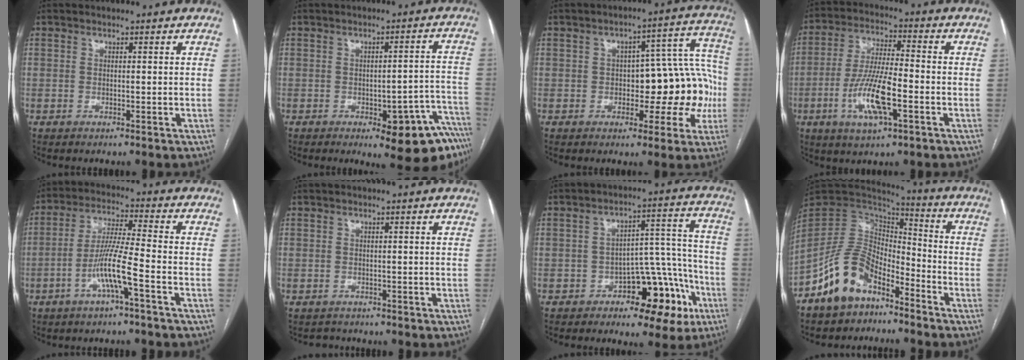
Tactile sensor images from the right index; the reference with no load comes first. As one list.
[{"total": 13.3, "force": [-8.7, 2.8, 9.7], "torque": [-0.040, 0.036, -0.102]}, {"total": 13.2, "force": [-2.2, 6.8, 11.2], "torque": [-0.121, 0.054, -0.020]}, {"total": 11.5, "force": [-3.8, 2.3, 10.5], "torque": [-0.214, -0.005, -0.068]}, {"total": 8.1, "force": [-3.4, -0.5, 7.3], "torque": [-0.146, 0.007, -0.068]}, {"total": 1.8, "force": [-1.4, 1.0, -0.5], "torque": [-0.001, -0.002, -0.024]}, {"total": 11.6, "force": [-6.0, 5.9, 7.9], "torque": [-0.077, 0.039, -0.075]}, {"total": 11.7, "force": [-7.8, 6.1, 6.3], "torque": [-0.133, 0.028, -0.152]}]